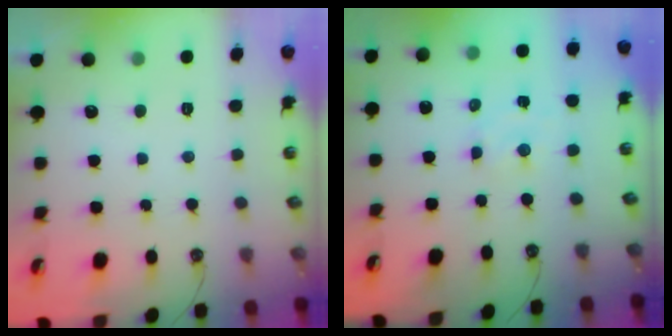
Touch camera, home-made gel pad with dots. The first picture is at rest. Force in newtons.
{"total": 2.3, "press": 2.3, "slide": 0.3}